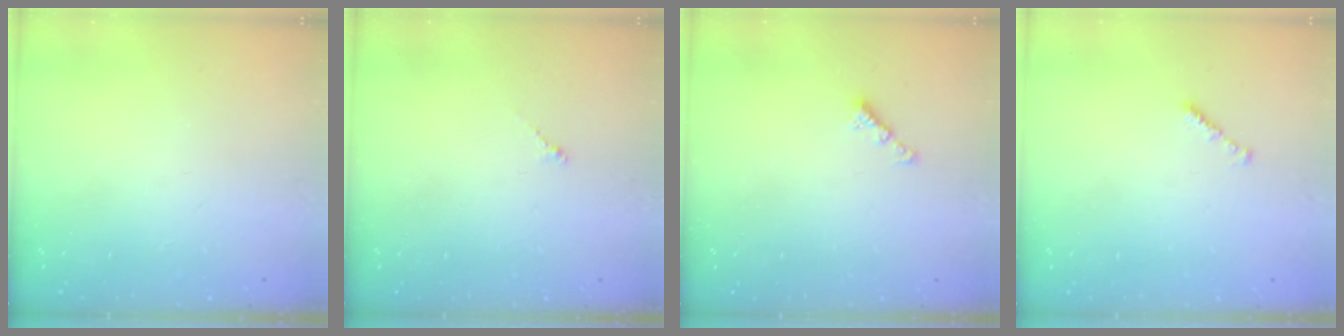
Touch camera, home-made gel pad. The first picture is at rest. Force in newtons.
{"total": 0.8, "press": 0.6, "slide": 0.4}
{"total": 2.3, "press": 2.3, "slide": 0.4}
{"total": 0.8, "press": 0.7, "slide": 0.4}